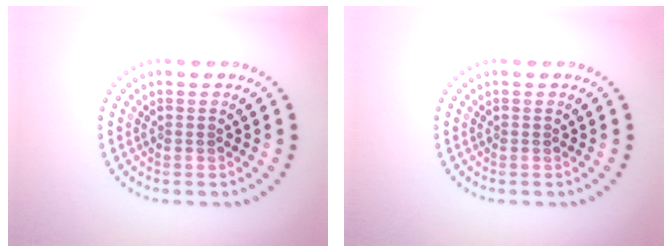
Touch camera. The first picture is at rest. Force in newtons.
{"total": 0.0}